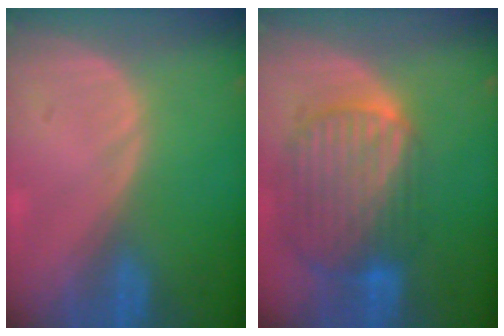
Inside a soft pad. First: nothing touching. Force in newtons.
{"total": 10.3, "press": 8.7, "slide": 5.6}